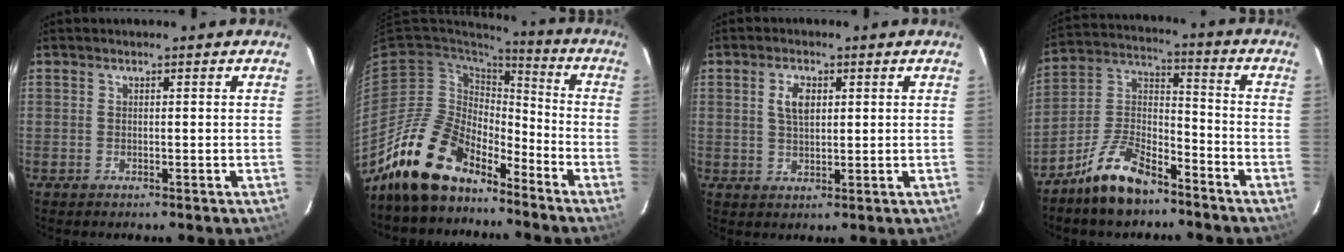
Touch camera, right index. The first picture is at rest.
{"total": 16.2, "force": [-13.1, 7.1, 6.3], "torque": [-0.131, 0.008, -0.231]}
{"total": 4.2, "force": [1.4, 2.2, 3.2], "torque": [-0.060, 0.006, 0.028]}
{"total": 12.5, "force": [-8.7, 5.2, 7.4], "torque": [-0.158, 0.027, -0.162]}